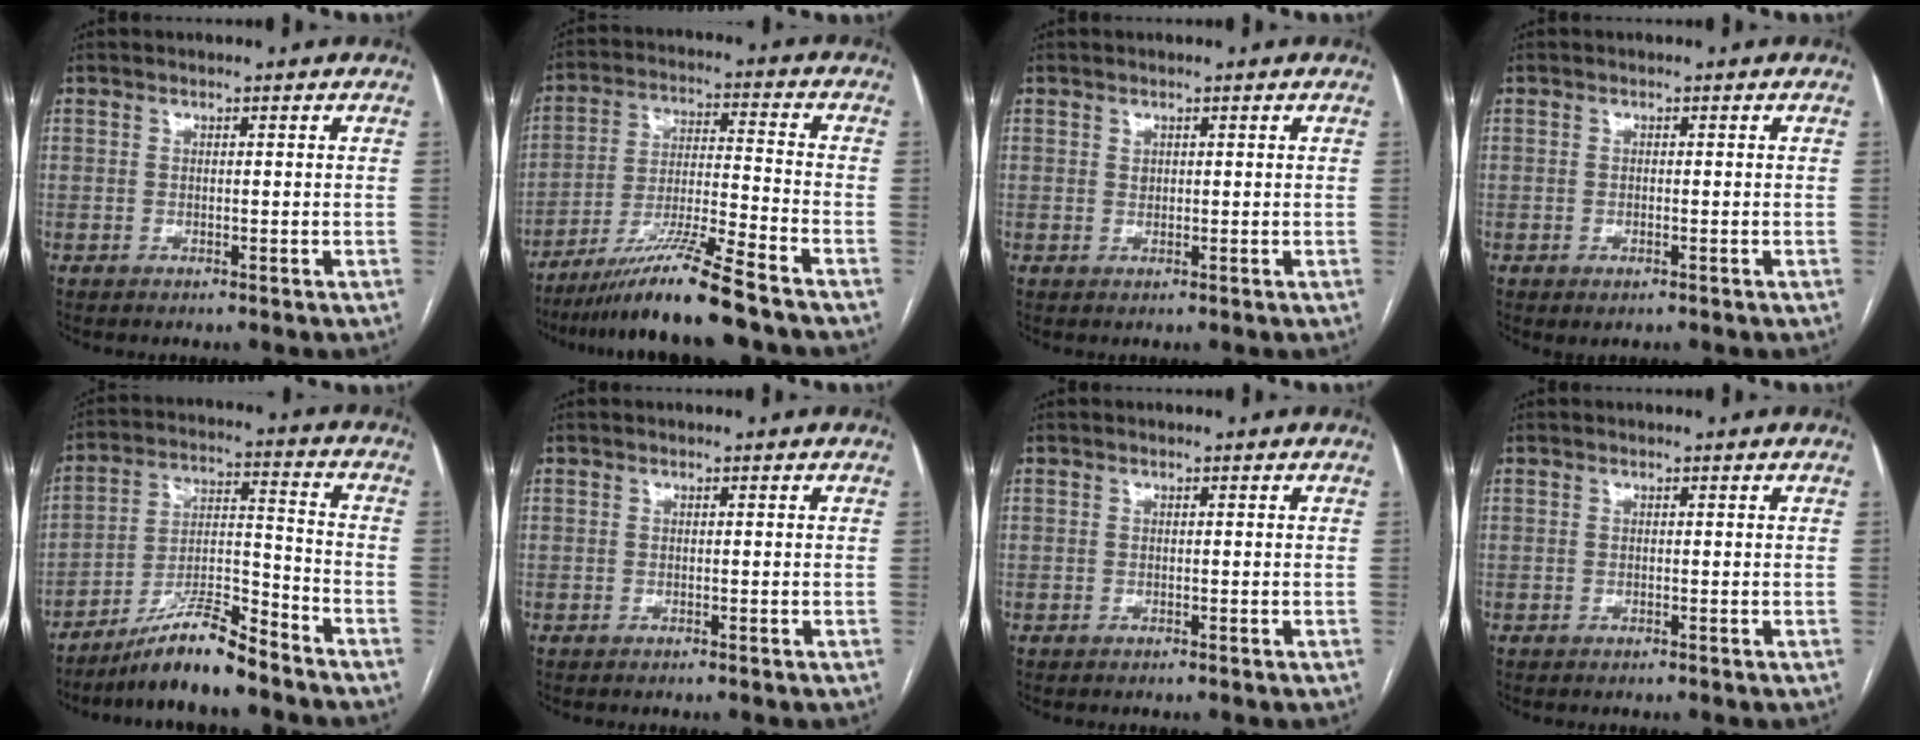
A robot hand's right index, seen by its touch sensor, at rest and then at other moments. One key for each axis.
{"total": 12.8, "fx": -10.3, "fy": -1.4, "fz": 7.6, "tx": -0.135, "ty": -0.017, "tz": -0.181}
{"total": 0.8, "fx": 0.5, "fy": 0.6, "fz": 0.3, "tx": 0.000, "ty": -0.003, "tz": 0.008}
{"total": 1.0, "fx": -0.5, "fy": 0.3, "fz": 0.8, "tx": -0.014, "ty": -0.003, "tz": -0.004}
{"total": 11.2, "fx": -9.2, "fy": 1.2, "fz": 6.3, "tx": -0.112, "ty": 0.005, "tz": -0.164}
{"total": 0.0}
{"total": 0.0}
{"total": 0.0}